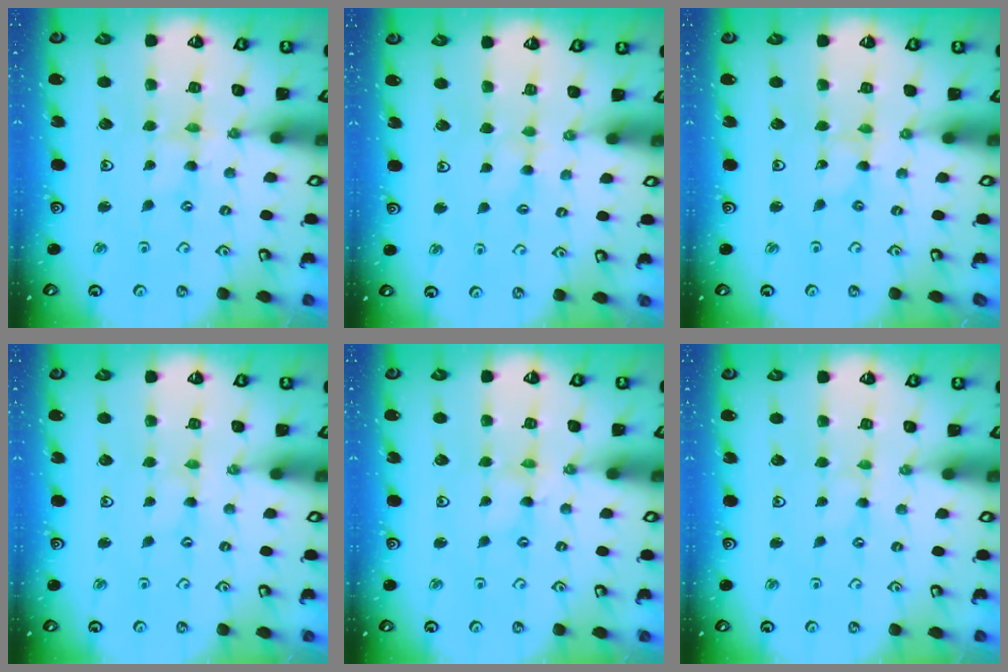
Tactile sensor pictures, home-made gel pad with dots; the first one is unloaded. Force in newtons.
{"total": 2.2, "press": 2.2, "slide": 0.5}
{"total": 0.0}
{"total": 0.0}
{"total": 0.7, "press": 0.7, "slide": 0.1}
{"total": 0.0}